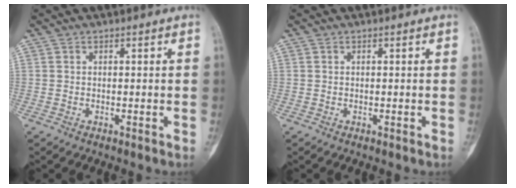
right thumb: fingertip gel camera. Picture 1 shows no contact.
{"total": 0.0}